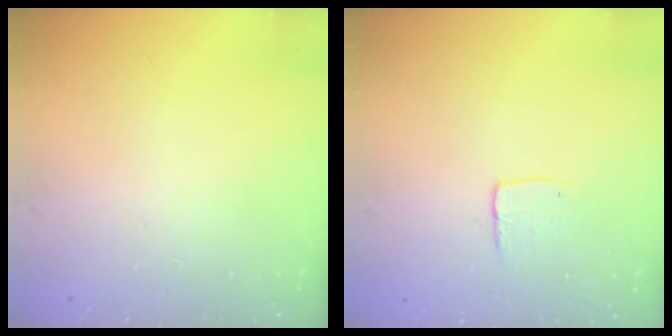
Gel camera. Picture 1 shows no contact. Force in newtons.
{"total": 4.3, "press": 4.3, "slide": 0.4}